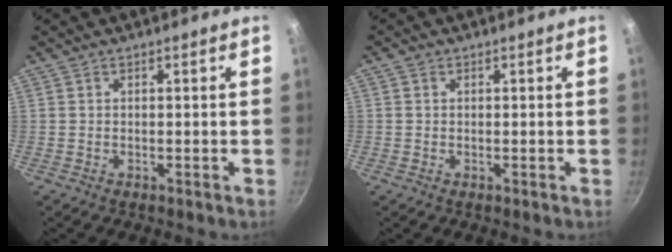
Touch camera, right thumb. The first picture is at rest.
{"total": 1.5, "force": [-0.1, 1.5, 0.1], "torque": [0.007, 0.004, -0.003]}